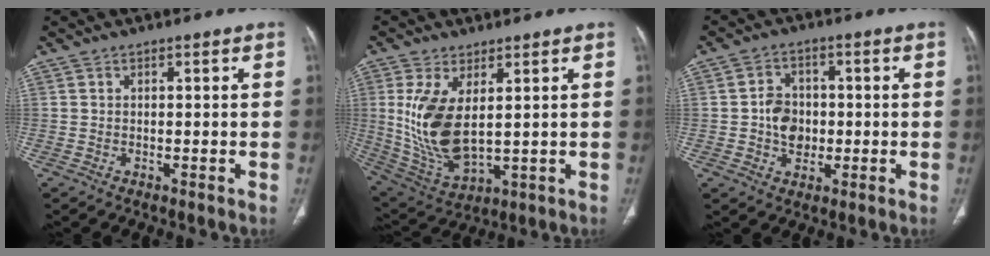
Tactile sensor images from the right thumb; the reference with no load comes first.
{"total": 13.3, "force": [2.3, 6.4, 11.4], "torque": [-0.235, -0.020, 0.066]}
{"total": 6.5, "force": [-0.6, 5.3, 3.8], "torque": [-0.038, 0.011, -0.013]}